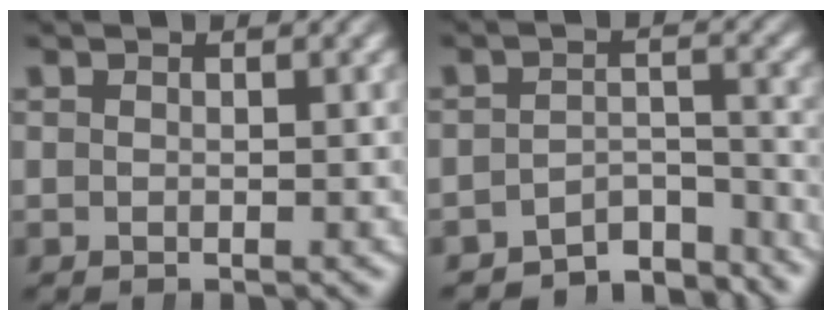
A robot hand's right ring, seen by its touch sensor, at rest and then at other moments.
{"total": 7.9, "force": [-7.0, 2.7, 2.5], "torque": [-0.026, -0.023, -0.106]}